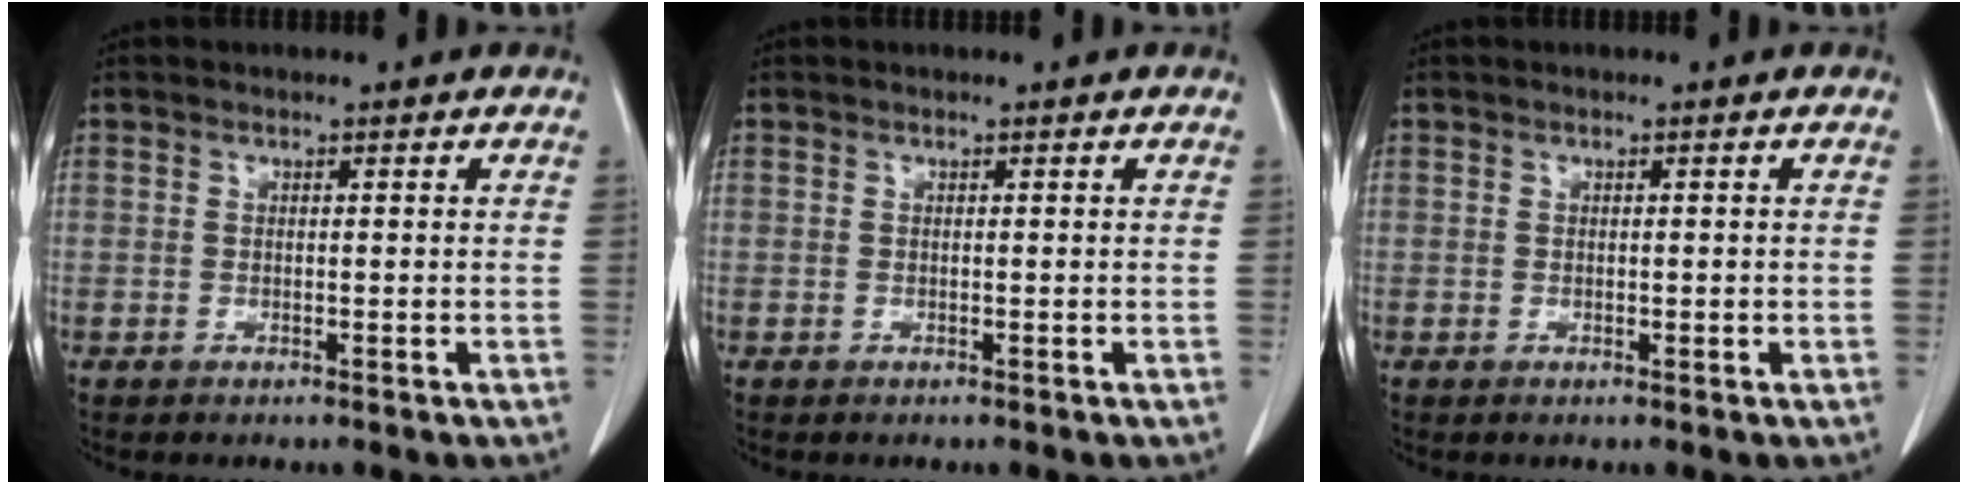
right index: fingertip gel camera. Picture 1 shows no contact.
{"total": 0.0}
{"total": 0.7, "force": [0.0, 0.4, 0.5], "torque": [-0.008, 0.000, 0.001]}